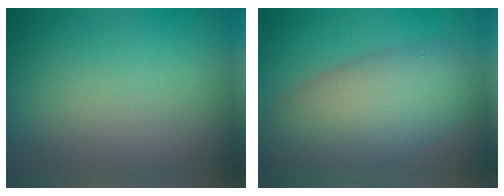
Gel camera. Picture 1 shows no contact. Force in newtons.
{"total": 9.5, "press": 9.5, "slide": 0.6}